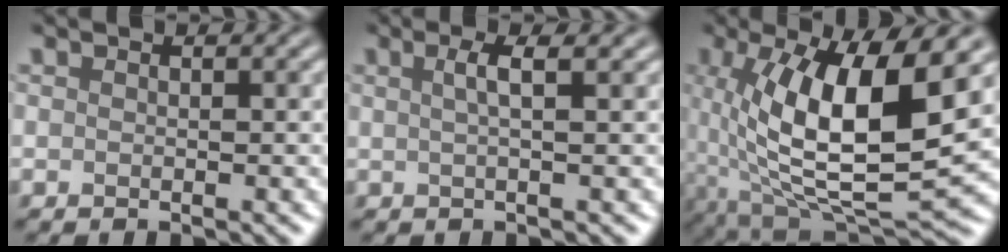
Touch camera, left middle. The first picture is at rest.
{"total": 2.3, "force": [0.8, 0.6, 2.0], "torque": [-0.031, 0.005, 0.009]}
{"total": 12.7, "force": [1.7, 4.4, 11.8], "torque": [-0.208, -0.011, 0.029]}